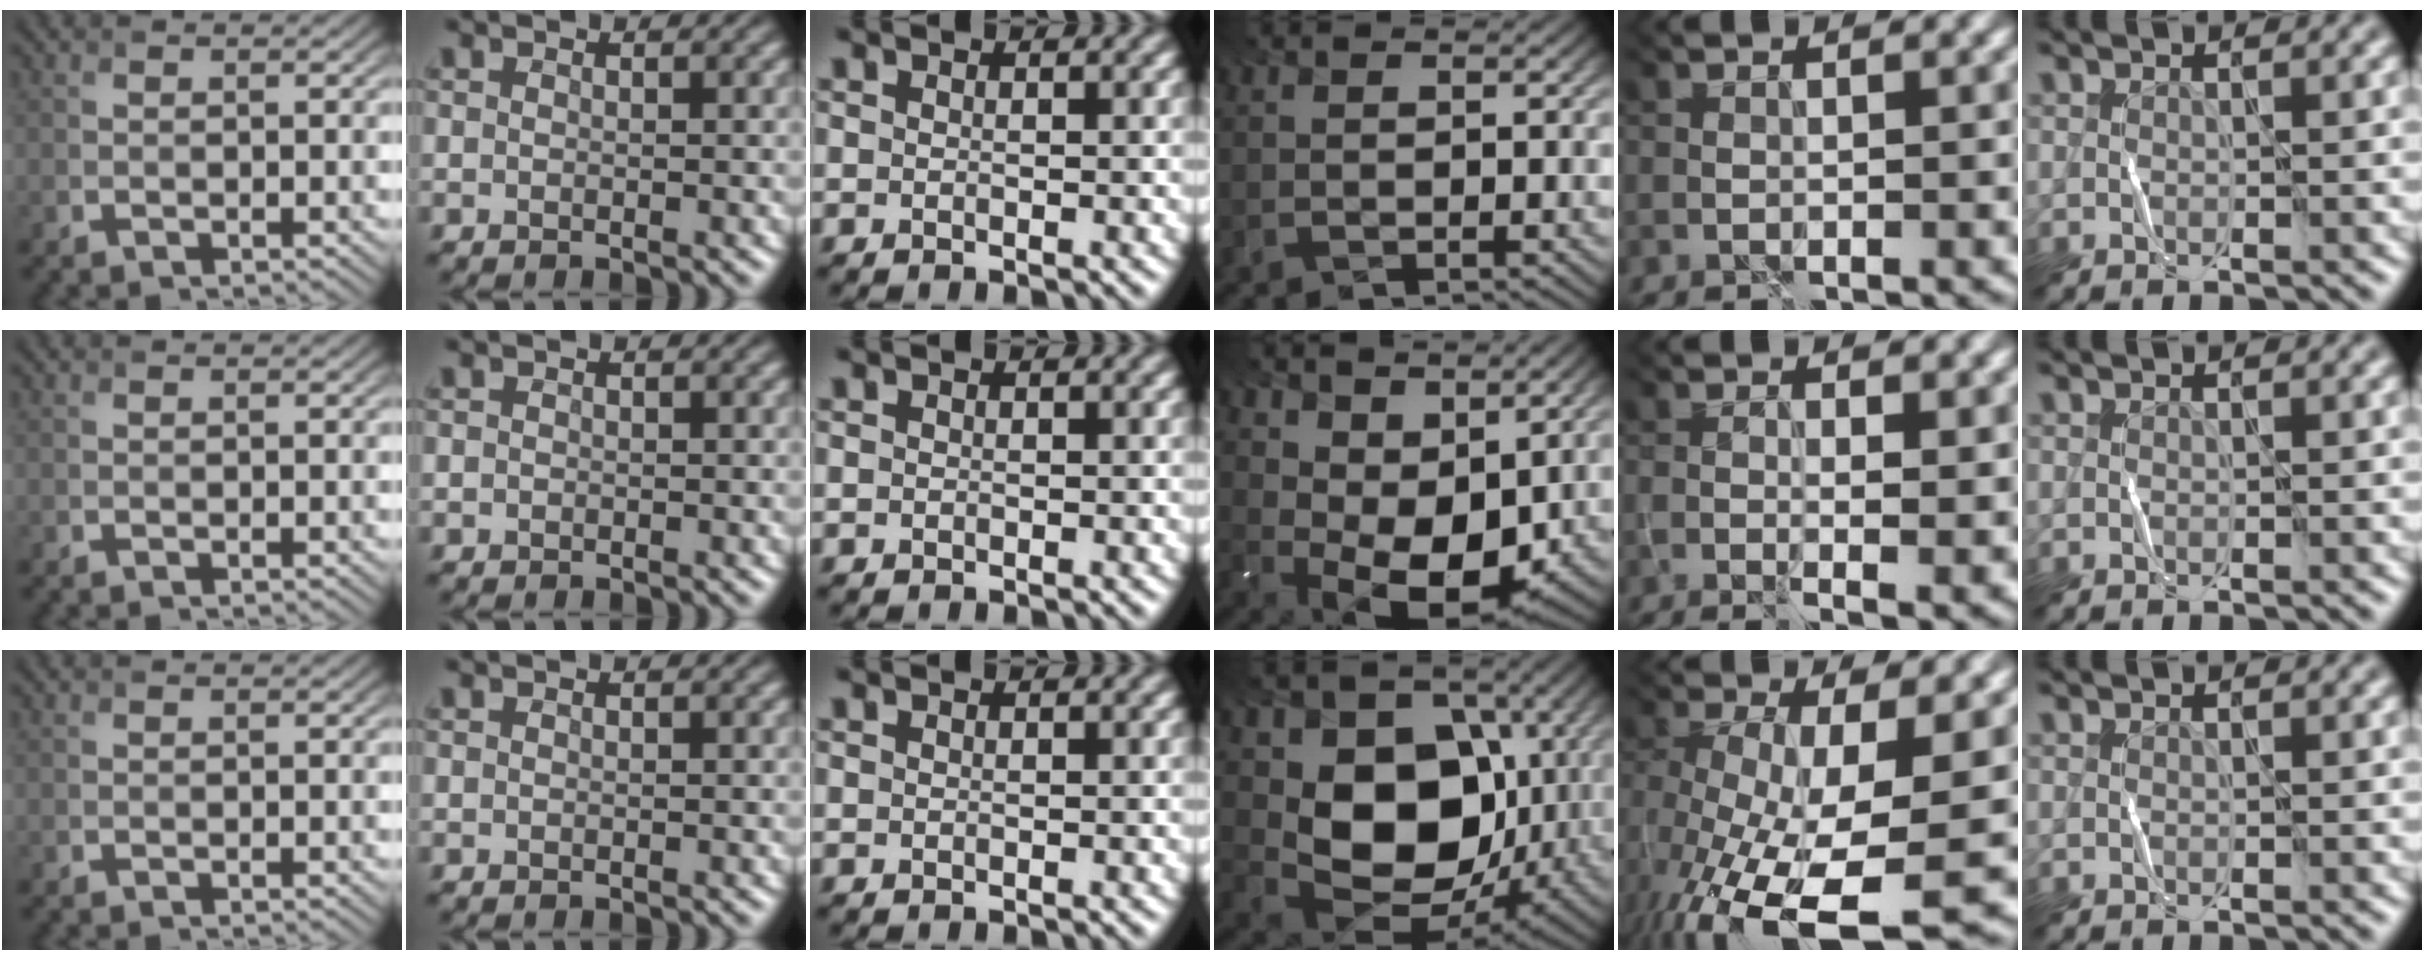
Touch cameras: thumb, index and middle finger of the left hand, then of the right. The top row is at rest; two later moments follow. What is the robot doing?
{"motion": "fold", "object": "bandana"}